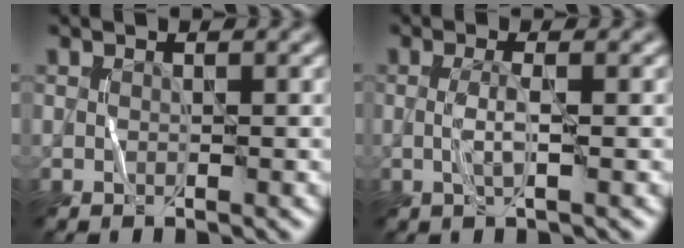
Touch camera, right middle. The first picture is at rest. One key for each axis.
{"total": 1.5, "fx": 0.0, "fy": 0.2, "fz": 1.5, "tx": -0.036, "ty": 0.004, "tz": -0.003}